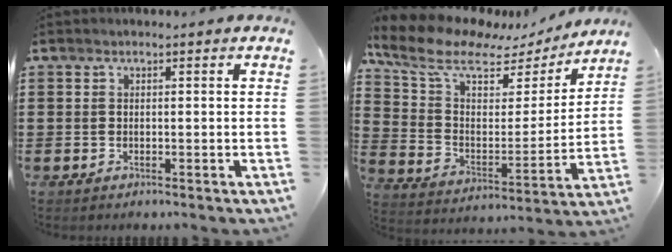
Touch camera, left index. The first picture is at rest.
{"total": 9.8, "force": [7.2, 4.4, 5.0], "torque": [-0.131, -0.035, 0.123]}